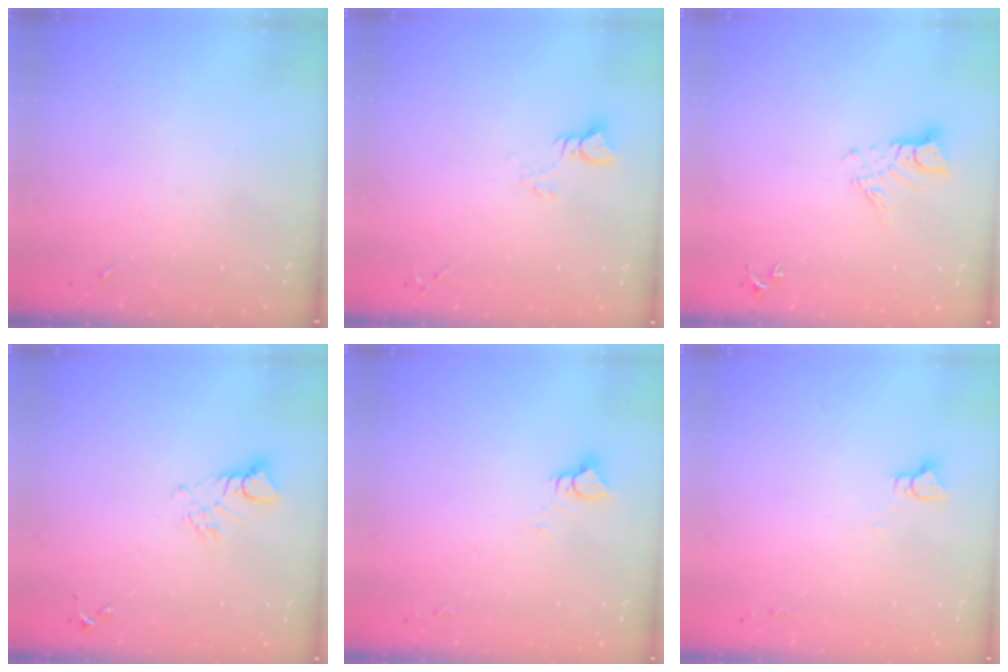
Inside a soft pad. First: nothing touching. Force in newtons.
{"total": 2.8, "press": 2.8, "slide": 0.2}
{"total": 7.7, "press": 7.7, "slide": 0.7}
{"total": 5.3, "press": 5.2, "slide": 0.4}
{"total": 4.0, "press": 4.0, "slide": 0.3}
{"total": 3.2, "press": 3.2, "slide": 0.2}